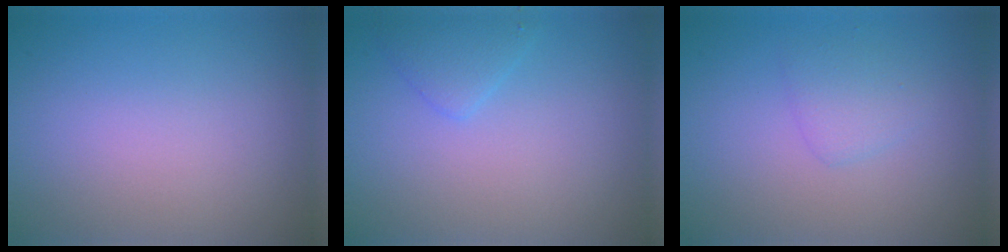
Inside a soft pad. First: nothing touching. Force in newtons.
{"total": 1.7, "press": 1.7, "slide": 0.1}
{"total": 1.6, "press": 1.6, "slide": 0.1}